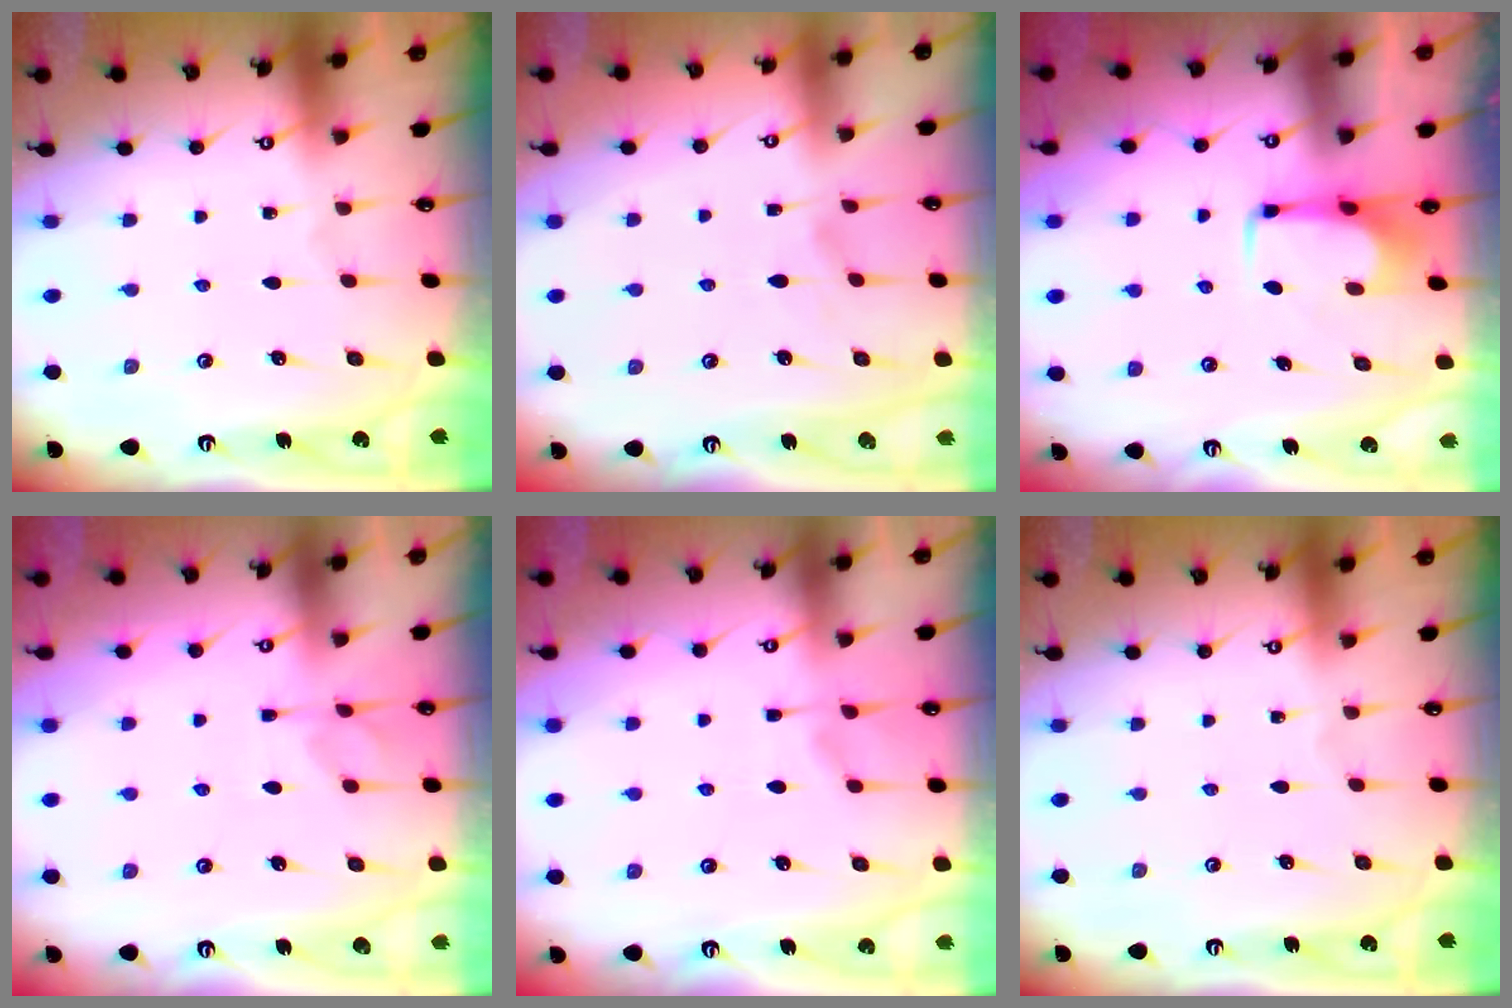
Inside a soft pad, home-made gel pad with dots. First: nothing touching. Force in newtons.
{"total": 3.2, "press": 3.1, "slide": 1.0}
{"total": 1.6, "press": 1.5, "slide": 0.5}
{"total": 2.3, "press": 2.0, "slide": 1.2}
{"total": 1.0, "press": 0.6, "slide": 0.8}
{"total": 0.0}